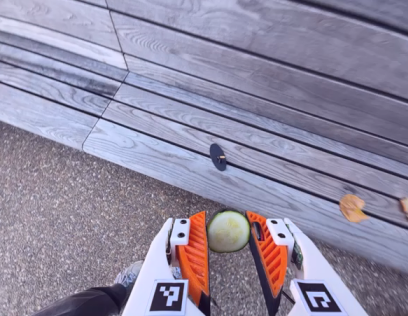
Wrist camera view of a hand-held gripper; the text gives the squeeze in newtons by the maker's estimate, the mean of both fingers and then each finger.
{"total": 7.3, "left": 7.4, "right": 7.3}